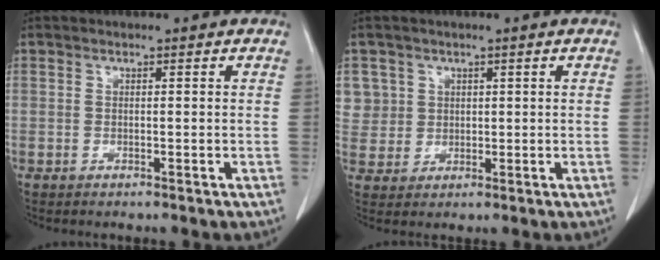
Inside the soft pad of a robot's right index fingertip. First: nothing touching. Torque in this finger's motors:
{"motor_torque": [-0.03, 0.03, 0.04, 0.00]}